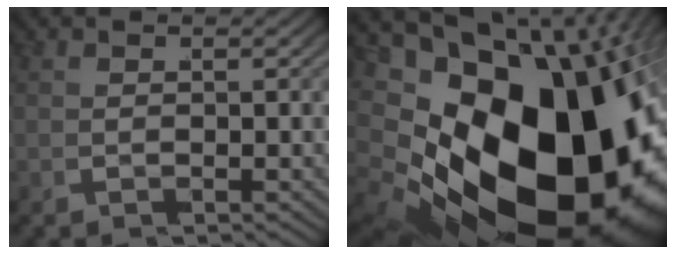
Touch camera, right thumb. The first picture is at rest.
{"total": 28.6, "force": [-3.8, 17.8, 22.1], "torque": [-0.395, -0.079, -0.012]}